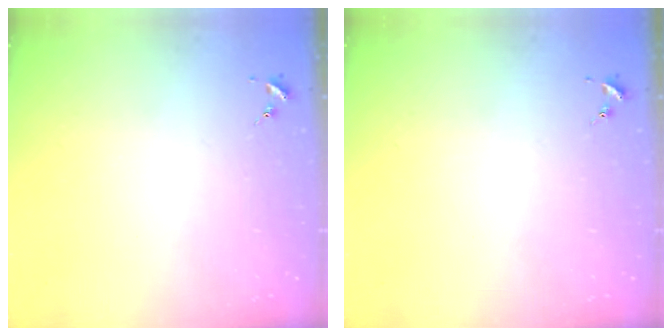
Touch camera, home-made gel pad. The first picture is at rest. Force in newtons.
{"total": 0.0}